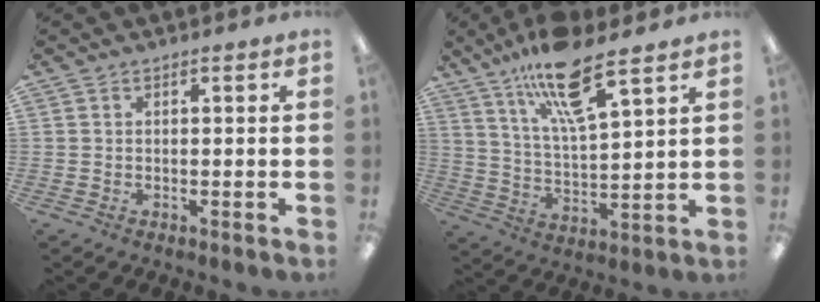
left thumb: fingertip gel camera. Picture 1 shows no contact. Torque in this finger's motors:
{"motor_torque": [0.30, 0.32, 1.62, -1.15, 0.31]}